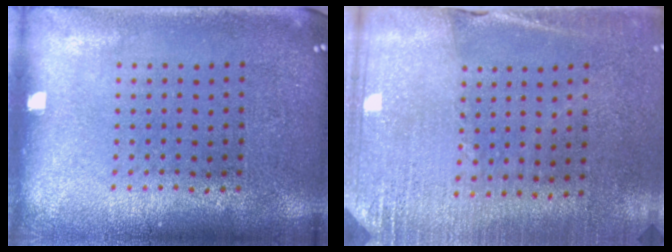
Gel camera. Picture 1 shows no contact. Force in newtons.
{"total": 2.6, "press": 2.5, "slide": 0.8}